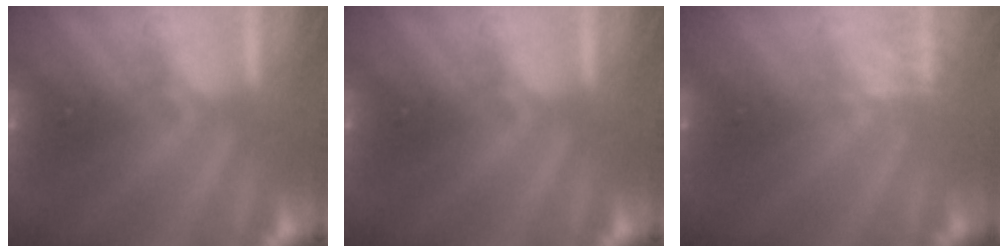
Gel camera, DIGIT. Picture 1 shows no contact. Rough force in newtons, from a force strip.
{"total": 0.0}
{"total": 1.7}